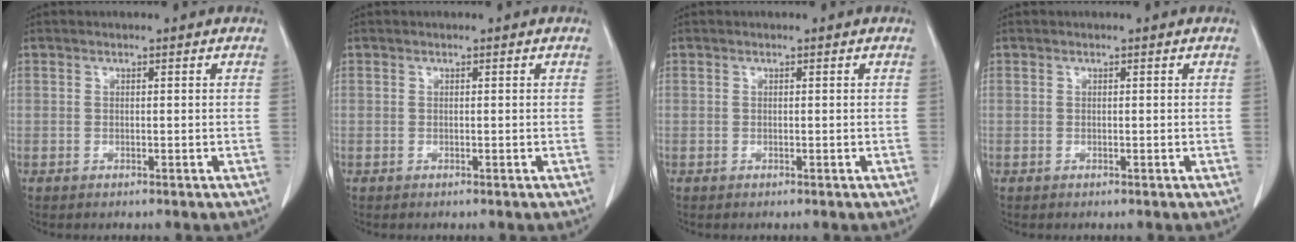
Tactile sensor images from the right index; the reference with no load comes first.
{"total": 0.0}
{"total": 0.0}
{"total": 0.0}